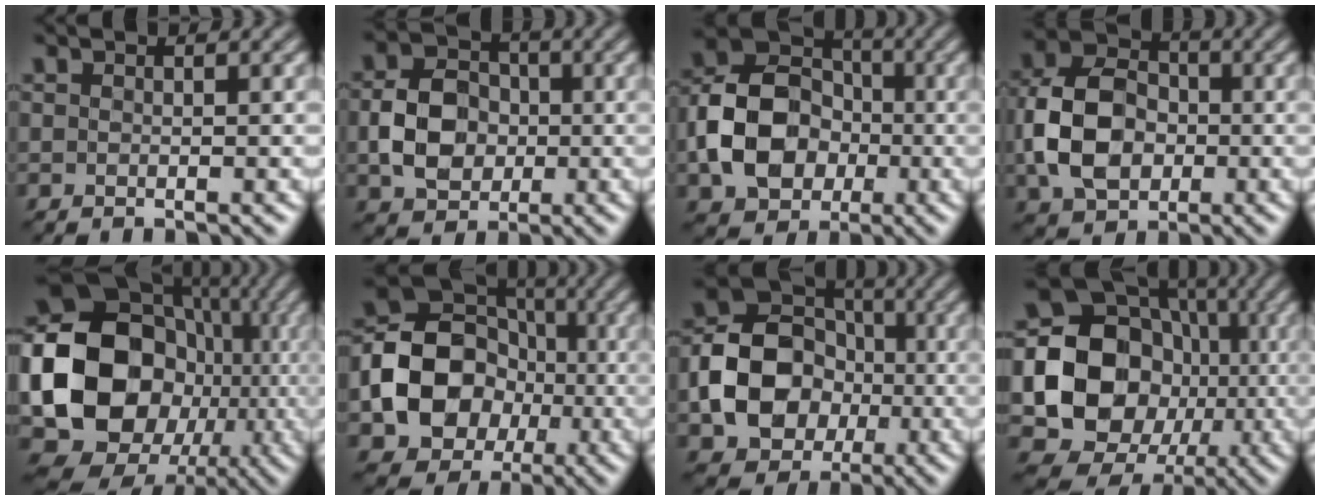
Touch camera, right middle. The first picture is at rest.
{"total": 5.3, "force": [-0.9, 4.3, 3.1], "torque": [-0.061, 0.002, -0.020]}
{"total": 8.8, "force": [-2.1, 6.8, 5.1], "torque": [-0.086, 0.005, -0.046]}
{"total": 8.1, "force": [-1.2, 6.0, 5.3], "torque": [-0.111, 0.009, -0.036]}
{"total": 19.6, "force": [-2.2, 16.6, 10.1], "torque": [-0.174, -0.023, -0.051]}
{"total": 13.2, "force": [-2.6, 10.8, 7.1], "torque": [-0.127, -0.009, -0.069]}
{"total": 10.0, "force": [-2.1, 8.0, 5.7], "torque": [-0.102, 0.004, -0.049]}
{"total": 16.8, "force": [-1.5, 14.9, 7.7], "torque": [-0.128, -0.022, -0.046]}